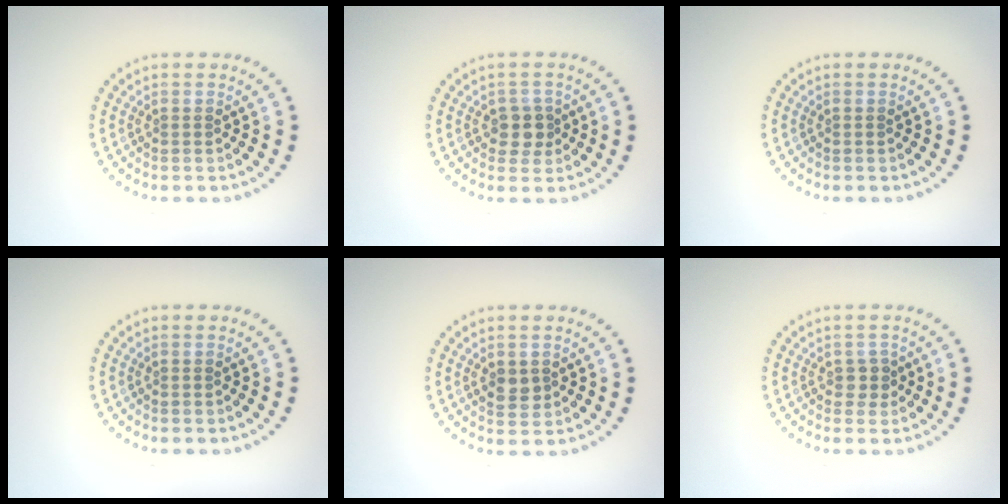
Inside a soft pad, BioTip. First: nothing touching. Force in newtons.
{"total": 2.3, "press": 2.1, "slide": 0.8}
{"total": 0.0}
{"total": 0.0}
{"total": 1.8, "press": 1.8, "slide": 0.1}
{"total": 1.3, "press": 1.1, "slide": 0.6}